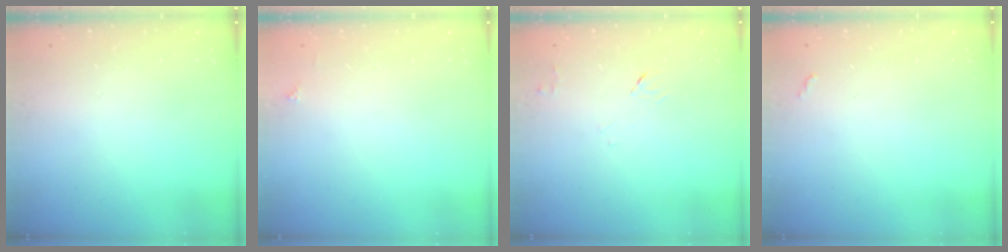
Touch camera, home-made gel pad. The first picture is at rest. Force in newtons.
{"total": 2.0, "press": 2.0, "slide": 0.3}
{"total": 4.6, "press": 4.5, "slide": 0.6}
{"total": 2.8, "press": 2.8, "slide": 0.4}